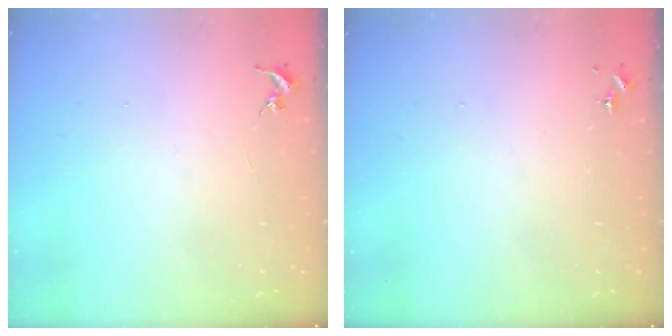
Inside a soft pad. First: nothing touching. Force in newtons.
{"total": 0.0}